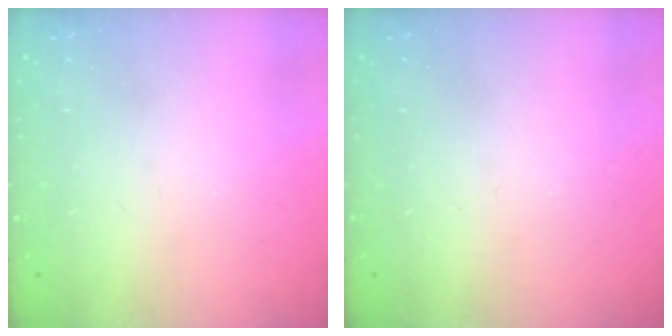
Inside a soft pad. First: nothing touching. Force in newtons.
{"total": 0.0}